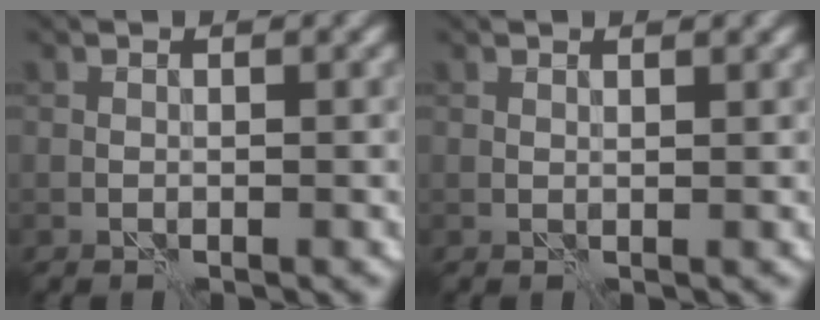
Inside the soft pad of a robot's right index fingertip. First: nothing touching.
{"total": 0.9, "force": [0.8, 0.1, 0.5], "torque": [-0.011, -0.001, 0.009]}